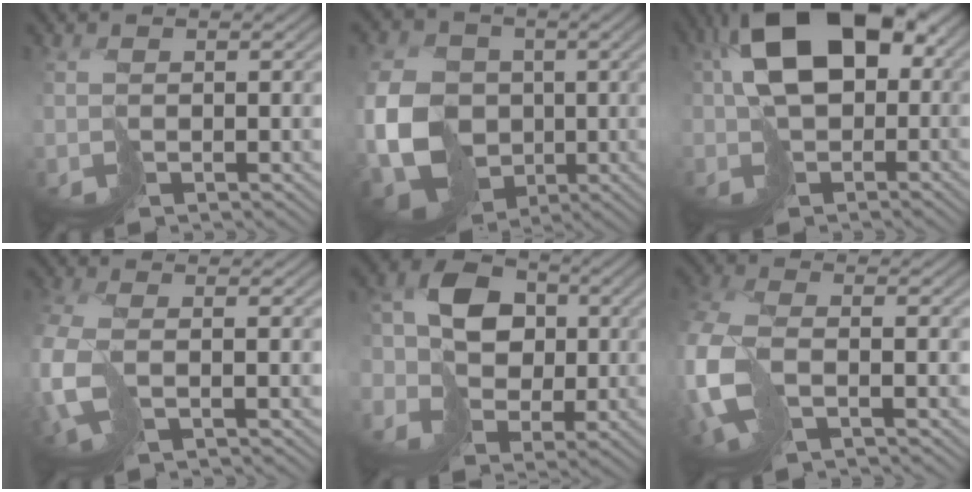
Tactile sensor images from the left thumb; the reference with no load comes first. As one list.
[{"total": 13.2, "force": [-1.9, 10.8, 7.4], "torque": [-0.205, -0.025, -0.038]}, {"total": 13.5, "force": [1.1, 8.4, 10.4], "torque": [-0.183, -0.009, 0.015]}, {"total": 6.7, "force": [-1.4, 3.8, 5.3], "torque": [-0.159, -0.017, -0.035]}, {"total": 9.3, "force": [-0.7, 8.0, 4.7], "torque": [-0.108, -0.006, -0.024]}, {"total": 9.4, "force": [-2.2, 5.7, 7.1], "torque": [-0.233, -0.024, -0.037]}]